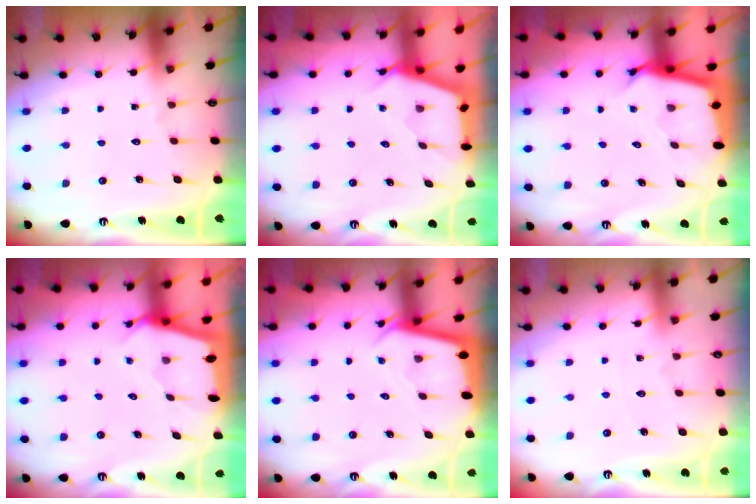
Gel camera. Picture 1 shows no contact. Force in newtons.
{"total": 2.6, "press": 2.6, "slide": 0.4}
{"total": 2.9, "press": 2.9, "slide": 0.1}
{"total": 2.1, "press": 2.1, "slide": 0.2}
{"total": 2.3, "press": 2.3, "slide": 0.1}
{"total": 3.9, "press": 3.9, "slide": 0.4}